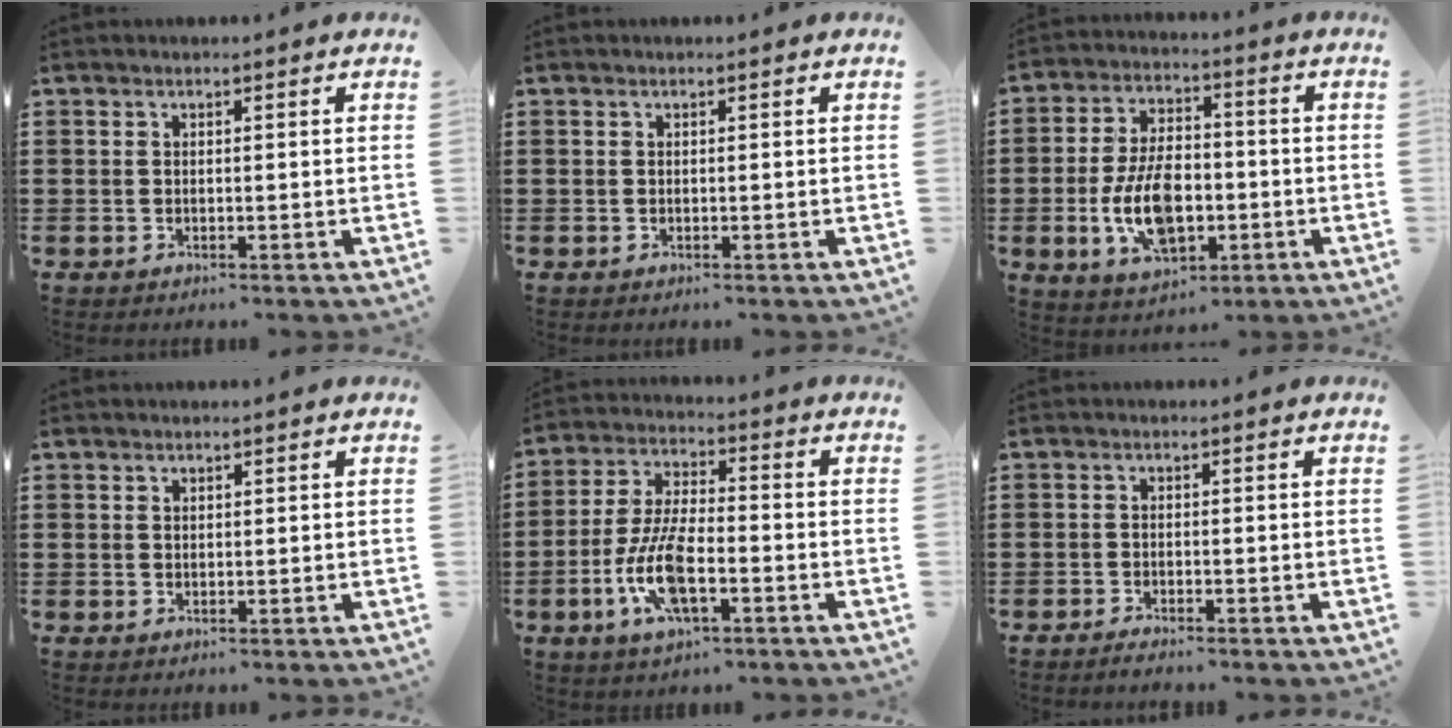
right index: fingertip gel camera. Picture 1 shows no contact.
{"total": 0.0}
{"total": 11.1, "force": [-2.6, 6.1, 8.8], "torque": [-0.180, 0.002, -0.046]}
{"total": 0.6, "force": [0.4, 0.4, 0.1], "torque": [-0.003, 0.002, 0.009]}
{"total": 10.3, "force": [-3.5, 3.8, 8.9], "torque": [-0.199, -0.008, -0.067]}
{"total": 1.0, "force": [-1.0, -0.1, 0.2], "torque": [-0.006, -0.004, -0.019]}